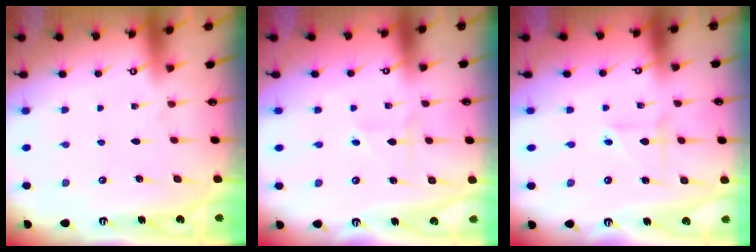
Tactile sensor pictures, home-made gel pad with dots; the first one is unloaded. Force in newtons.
{"total": 2.3, "press": 2.3, "slide": 0.2}
{"total": 2.4, "press": 2.2, "slide": 1.0}